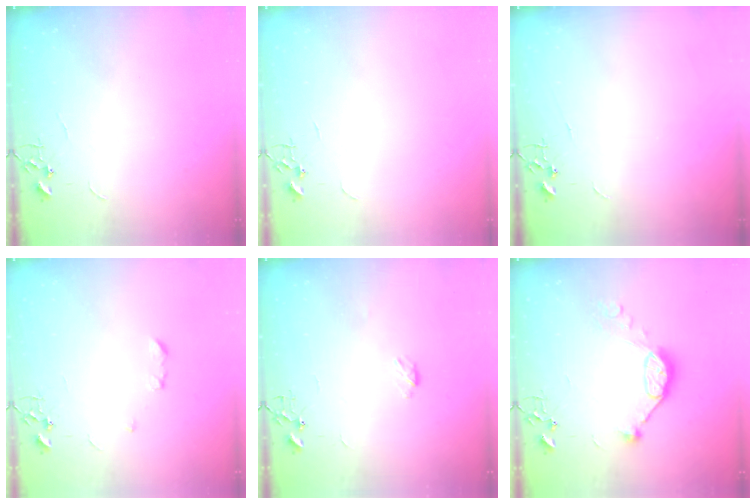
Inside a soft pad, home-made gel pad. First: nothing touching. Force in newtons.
{"total": 0.0}
{"total": 0.0}
{"total": 4.7, "press": 4.7, "slide": 0.7}
{"total": 3.0, "press": 3.0, "slide": 0.5}
{"total": 11.1, "press": 11.0, "slide": 0.6}